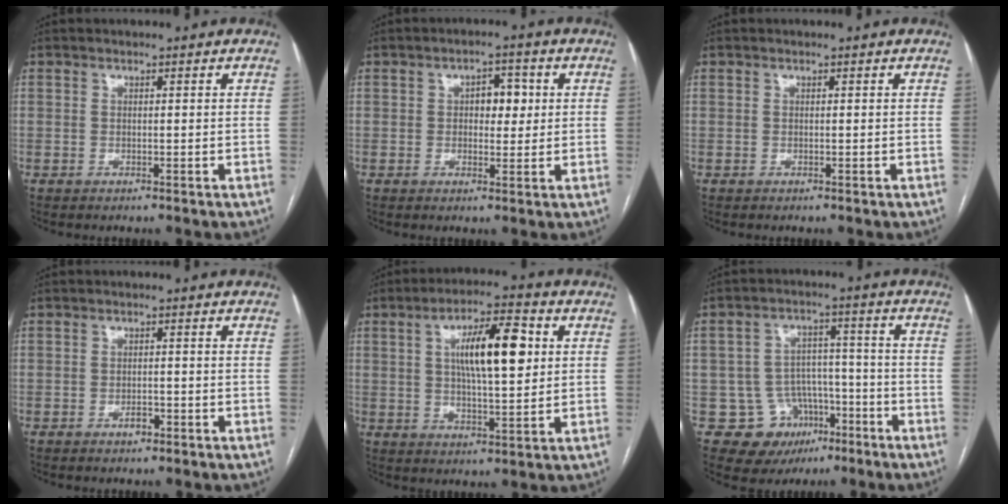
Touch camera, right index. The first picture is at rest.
{"total": 4.3, "force": [0.8, 2.4, 3.5], "torque": [-0.048, 0.012, 0.013]}
{"total": 0.0}
{"total": 1.6, "force": [-1.0, 0.7, 1.1], "torque": [-0.016, 0.002, -0.015]}
{"total": 11.7, "force": [2.7, 2.8, 11.0], "torque": [-0.191, 0.015, 0.044]}
{"total": 9.9, "force": [-4.6, 8.6, 1.8], "torque": [-0.021, 0.042, -0.056]}